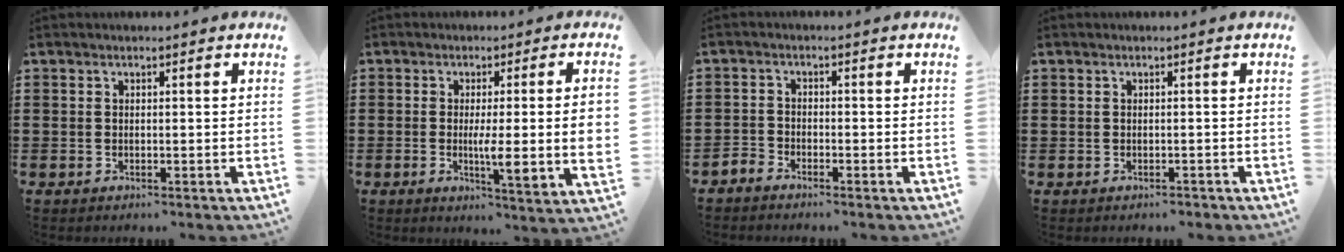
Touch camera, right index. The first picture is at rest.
{"total": 7.8, "force": [-0.2, 0.7, 7.8], "torque": [-0.125, -0.015, -0.009]}
{"total": 1.7, "force": [-1.7, 0.3, 0.0], "torque": [-0.006, 0.006, -0.037]}
{"total": 0.8, "force": [-0.6, 0.5, 0.0], "torque": [-0.002, 0.004, -0.015]}